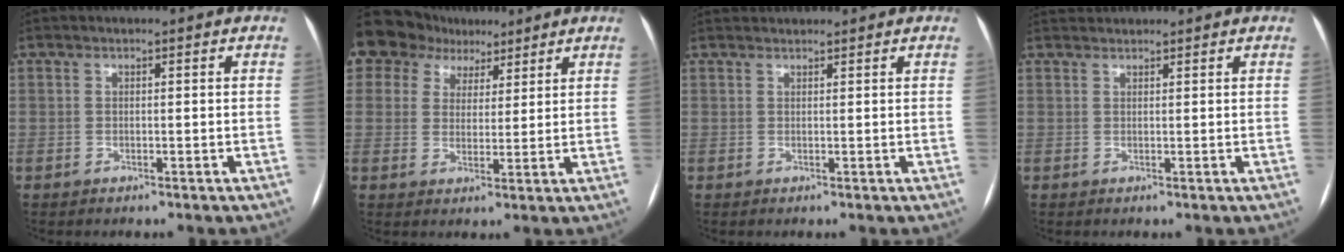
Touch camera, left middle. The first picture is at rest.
{"total": 13.1, "force": [8.4, 9.5, 3.4], "torque": [-0.092, 0.050, 0.146]}
{"total": 2.8, "force": [2.7, 0.4, 0.3], "torque": [-0.007, 0.031, 0.044]}
{"total": 2.7, "force": [2.6, 0.4, 0.3], "torque": [-0.006, 0.034, 0.047]}